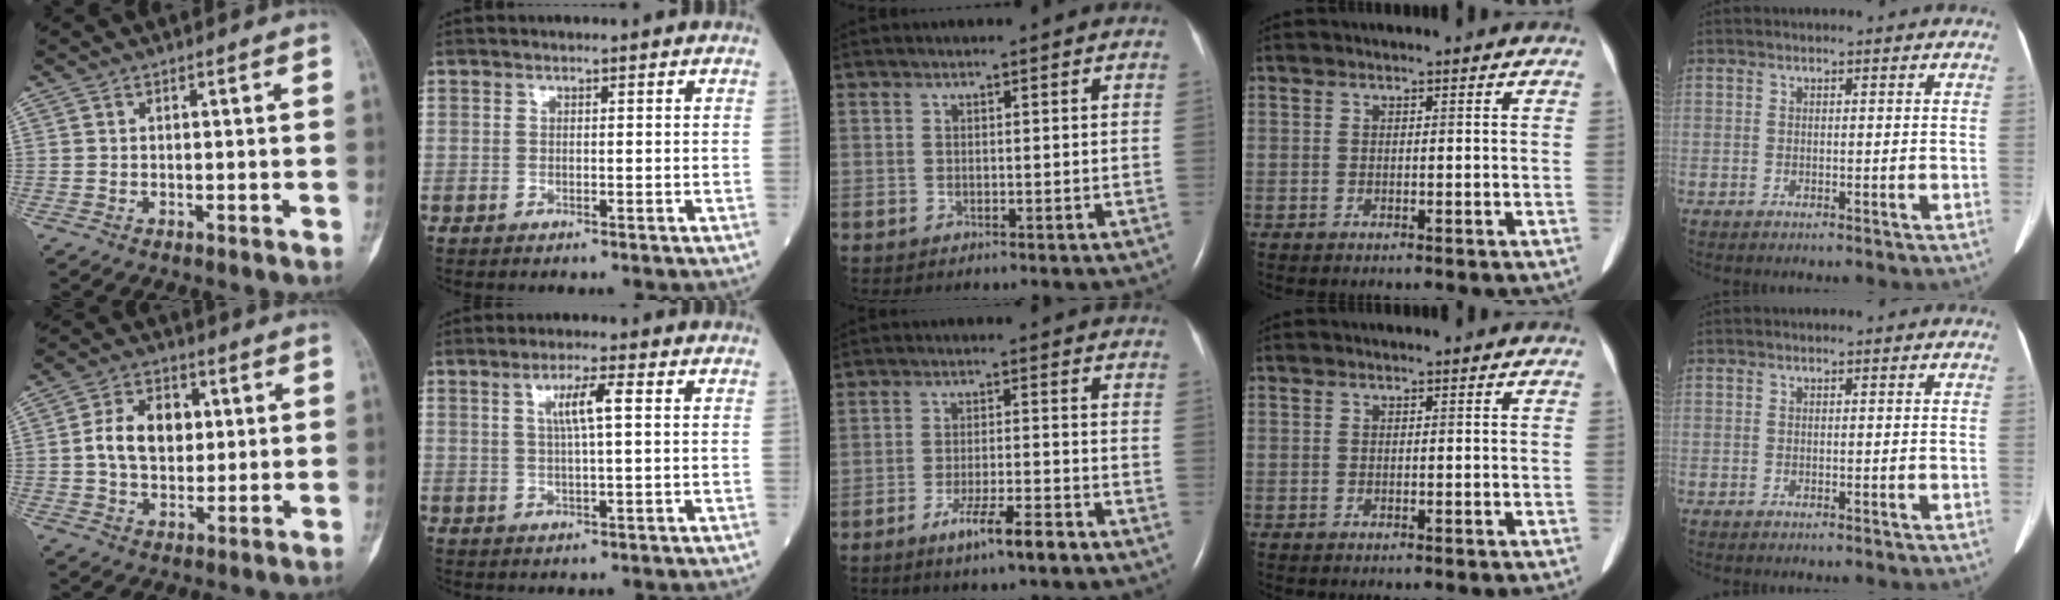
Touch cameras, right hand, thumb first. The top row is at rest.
{"thumb": {"total": 10.0, "force": [1.4, 7.2, 6.9], "torque": [-0.088, 0.008, 0.022]}, "index": {"total": 4.8, "force": [1.3, 0.2, 4.6], "torque": [-0.086, 0.004, 0.023]}, "middle": {"total": 6.2, "force": [-4.1, 0.2, 4.6], "torque": [-0.086, -0.007, -0.070]}}